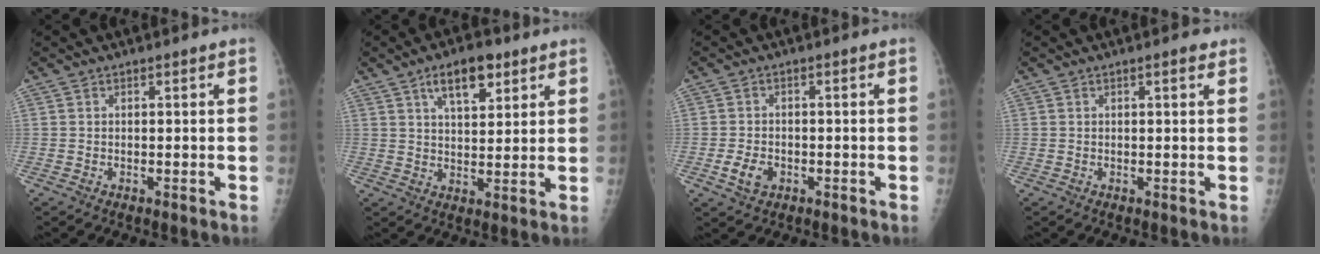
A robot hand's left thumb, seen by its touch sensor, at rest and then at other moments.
{"total": 8.5, "force": [4.8, 3.9, 5.9], "torque": [-0.069, -0.019, 0.078]}
{"total": 3.7, "force": [-1.5, 2.6, 2.2], "torque": [-0.032, 0.003, -0.022]}
{"total": 1.3, "force": [0.8, 0.4, 0.9], "torque": [-0.011, -0.001, 0.007]}